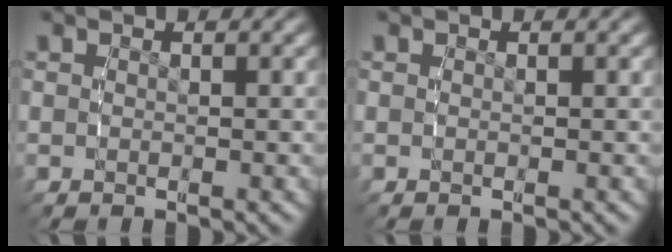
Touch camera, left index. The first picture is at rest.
{"total": 0.0}